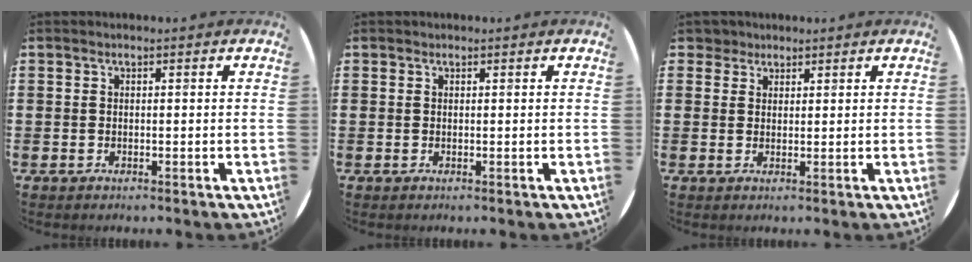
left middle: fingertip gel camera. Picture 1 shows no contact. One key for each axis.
{"total": 0.0}
{"total": 2.5, "fx": 2.1, "fy": 1.4, "fz": 0.1, "tx": -0.002, "ty": 0.005, "tz": 0.038}